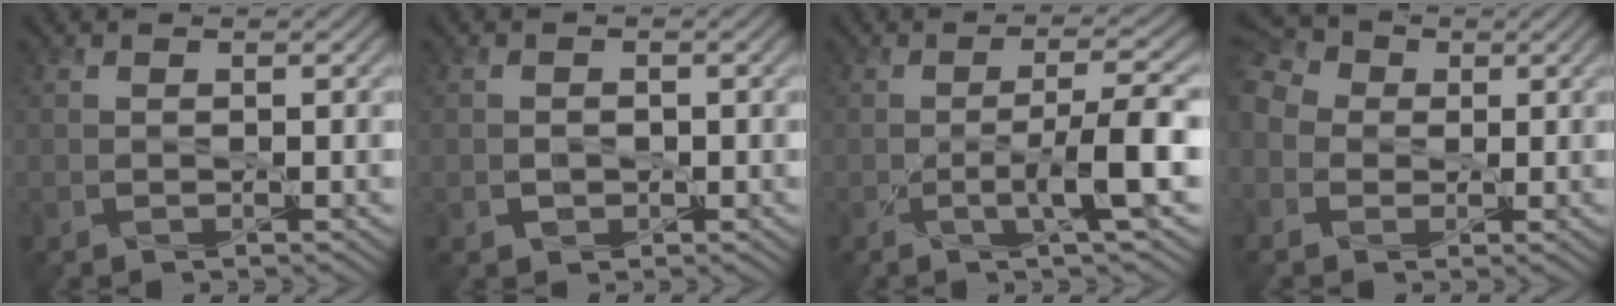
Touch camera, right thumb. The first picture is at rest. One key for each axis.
{"total": 1.1, "fx": -0.3, "fy": 0.9, "fz": 0.5, "tx": -0.009, "ty": -0.005, "tz": -0.007}
{"total": 5.7, "fx": -1.4, "fy": 0.5, "fz": 5.5, "tx": -0.092, "ty": 0.008, "tz": -0.031}
{"total": 7.7, "fx": -0.4, "fy": 6.4, "fz": 4.2, "tx": -0.140, "ty": 0.003, "tz": -0.025}